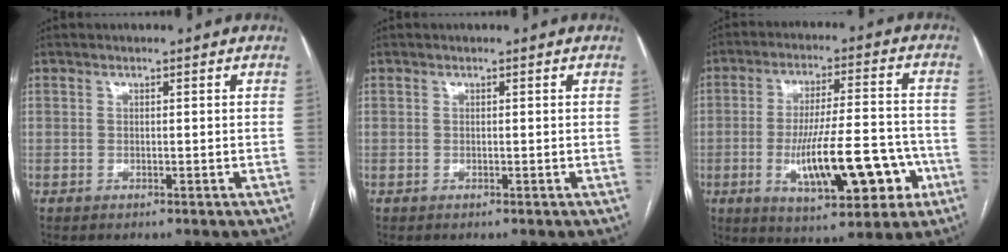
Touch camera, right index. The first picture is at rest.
{"total": 0.0}
{"total": 15.4, "force": [-4.7, 4.0, 14.1], "torque": [-0.232, 0.009, -0.064]}